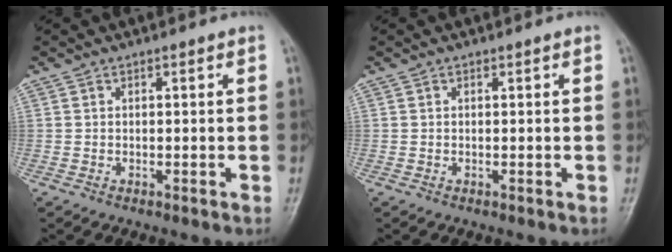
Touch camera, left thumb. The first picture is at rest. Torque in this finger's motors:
{"motor_torque": [0.00, 0.00, 0.09, 0.09, 0.00]}